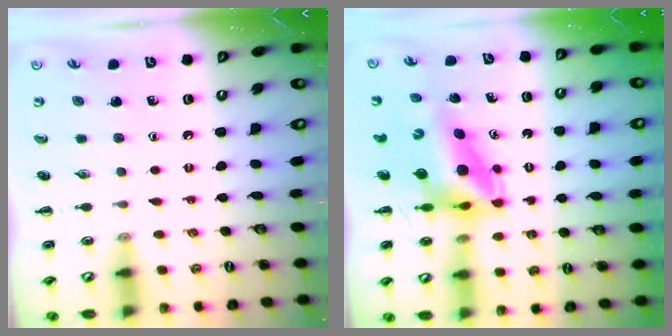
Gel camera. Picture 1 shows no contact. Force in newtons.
{"total": 6.6, "press": 6.3, "slide": 1.9}